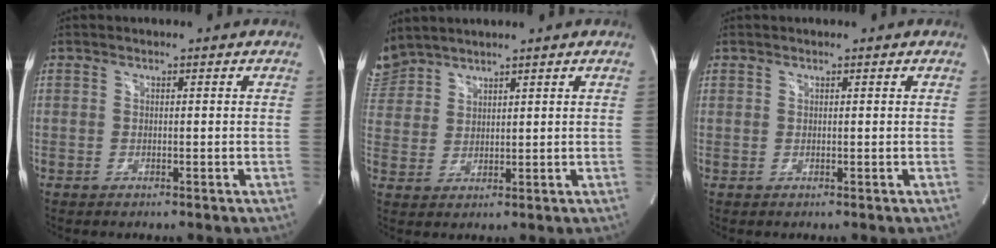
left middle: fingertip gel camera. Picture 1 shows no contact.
{"total": 5.3, "force": [5.1, 1.4, 0.2], "torque": [-0.016, 0.017, 0.111]}
{"total": 0.5, "force": [0.3, 0.4, 0.0], "torque": [0.000, 0.004, 0.006]}